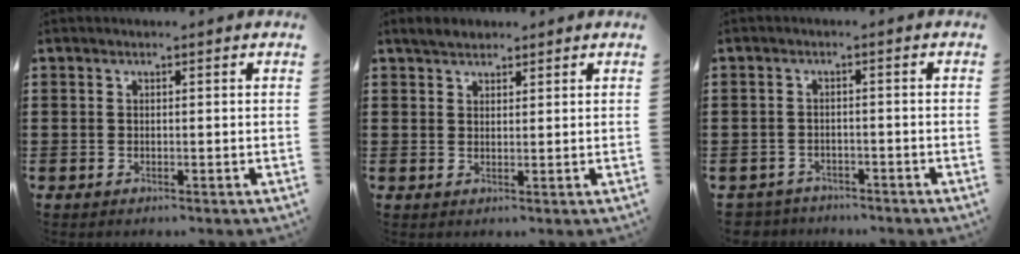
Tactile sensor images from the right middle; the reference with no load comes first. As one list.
[{"total": 2.1, "force": [2.0, 0.6, 0.2], "torque": [-0.009, 0.006, 0.039]}, {"total": 2.5, "force": [-2.5, 0.5, -0.3], "torque": [-0.002, -0.003, -0.057]}]